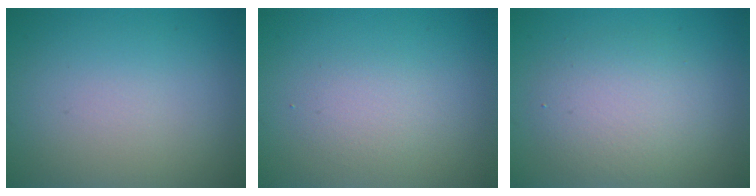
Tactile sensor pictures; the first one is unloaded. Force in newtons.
{"total": 1.7, "press": 1.7, "slide": 0.1}
{"total": 4.0, "press": 4.0, "slide": 0.5}